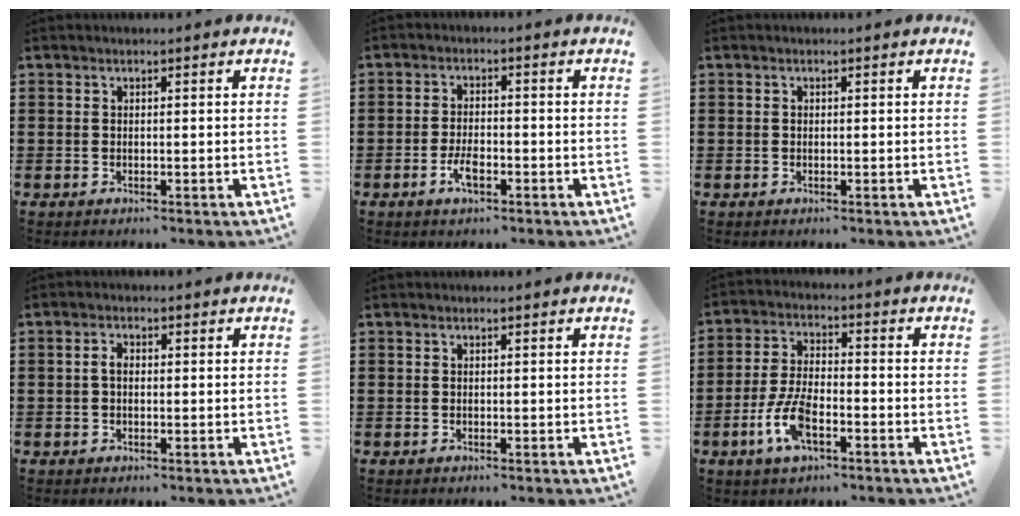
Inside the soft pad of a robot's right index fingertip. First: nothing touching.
{"total": 3.7, "force": [-1.6, 1.5, 3.0], "torque": [-0.065, -0.001, -0.032]}
{"total": 0.0}
{"total": 1.9, "force": [-0.1, 1.1, 1.5], "torque": [-0.030, 0.005, -0.003]}
{"total": 0.0}
{"total": 7.6, "force": [-3.3, 3.1, 6.1], "torque": [-0.148, -0.008, -0.066]}